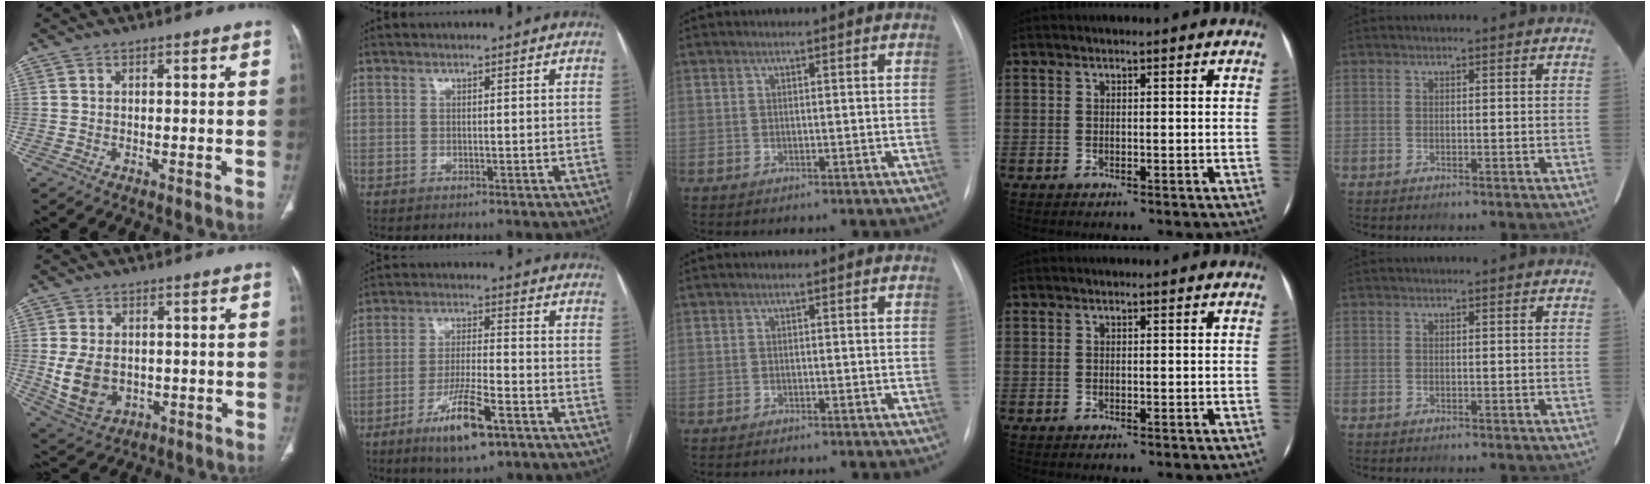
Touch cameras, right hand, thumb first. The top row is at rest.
{"thumb": {"total": 9.5, "force": [-0.7, 6.9, 6.5], "torque": [-0.115, -0.001, 0.008]}, "index": {"total": 9.8, "force": [-5.5, 1.5, 7.9], "torque": [-0.151, -0.013, -0.093]}, "middle": {"total": 1.1, "force": [-1.0, -0.1, 0.4], "torque": [-0.008, -0.002, -0.015]}}